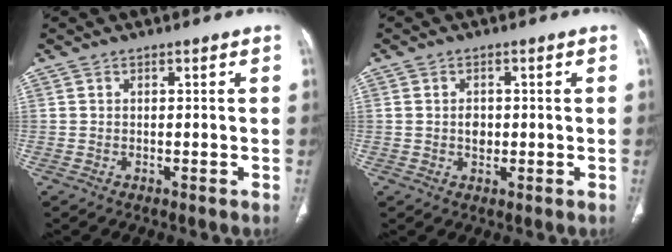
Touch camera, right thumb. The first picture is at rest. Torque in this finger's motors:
{"motor_torque": [2.67, 0.57, 0.57, -0.85, -0.01]}